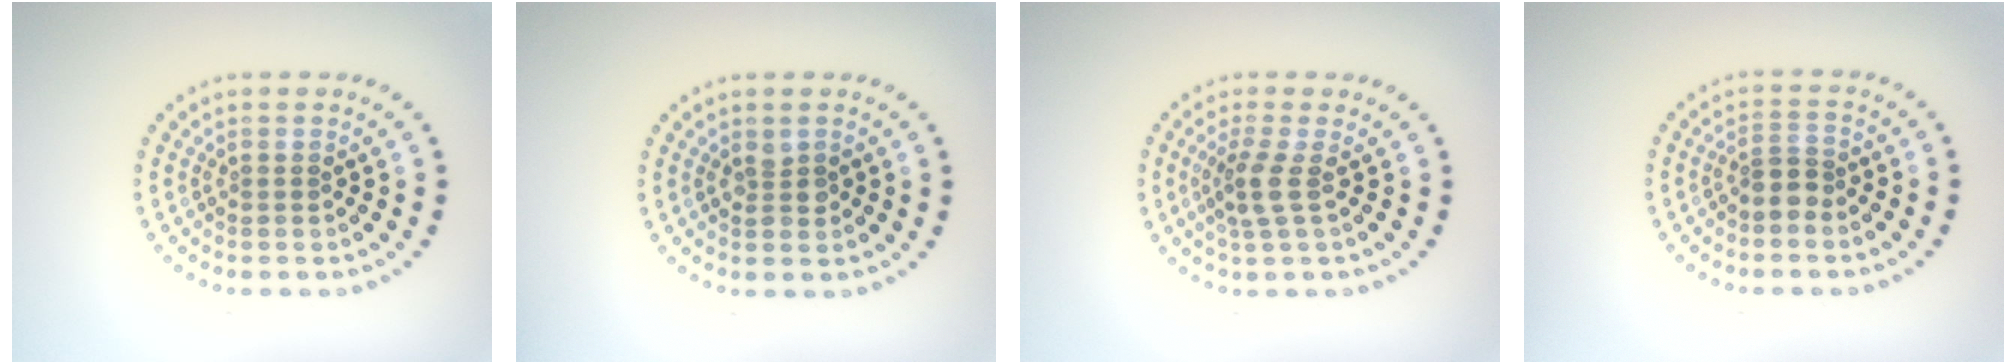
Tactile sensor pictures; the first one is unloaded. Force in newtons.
{"total": 1.2, "press": 1.1, "slide": 0.1}
{"total": 2.4, "press": 1.8, "slide": 1.5}
{"total": 1.8, "press": 1.3, "slide": 1.2}